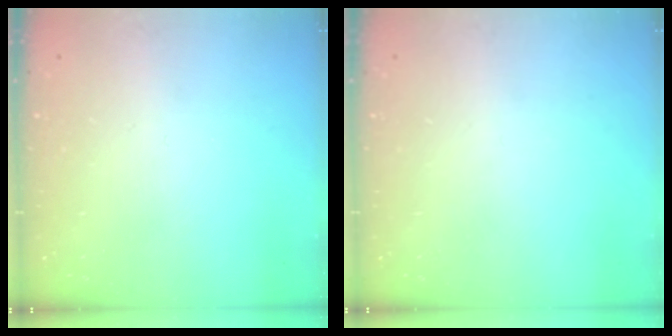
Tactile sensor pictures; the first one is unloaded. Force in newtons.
{"total": 0.0}